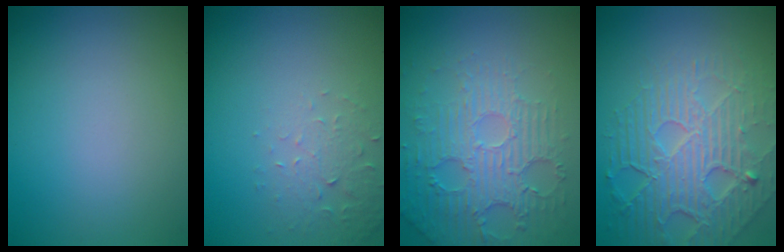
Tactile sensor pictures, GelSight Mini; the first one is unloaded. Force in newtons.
{"total": 2.2, "press": 2.2, "slide": 0.4}
{"total": 5.4, "press": 3.6, "slide": 4.0}
{"total": 7.3, "press": 5.3, "slide": 5.1}